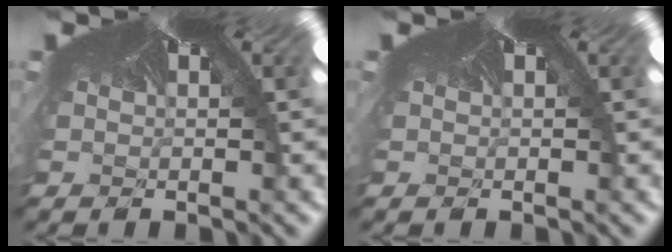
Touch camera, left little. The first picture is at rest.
{"total": 0.0}